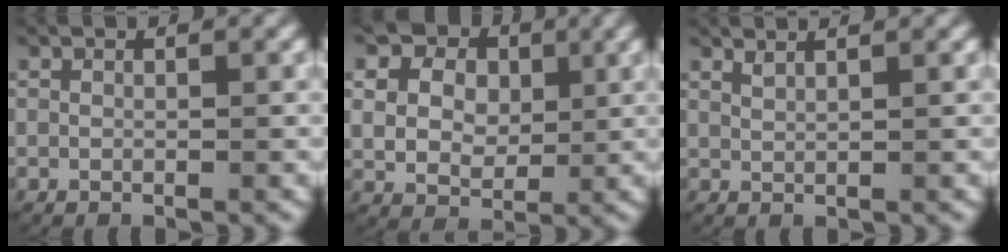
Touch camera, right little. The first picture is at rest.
{"total": 7.4, "force": [1.3, 6.1, 4.1], "torque": [-0.082, -0.019, 0.028]}
{"total": 1.9, "force": [1.7, 0.3, 0.8], "torque": [-0.017, 0.005, 0.029]}